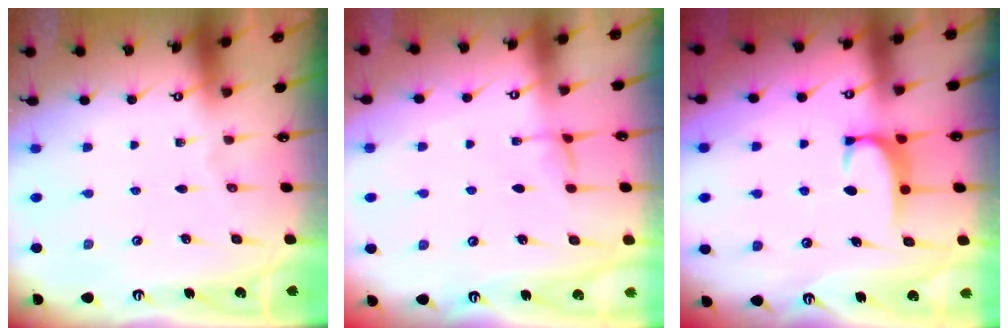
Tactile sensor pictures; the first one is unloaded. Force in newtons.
{"total": 1.9, "press": 1.9, "slide": 0.2}
{"total": 1.7, "press": 1.6, "slide": 0.5}